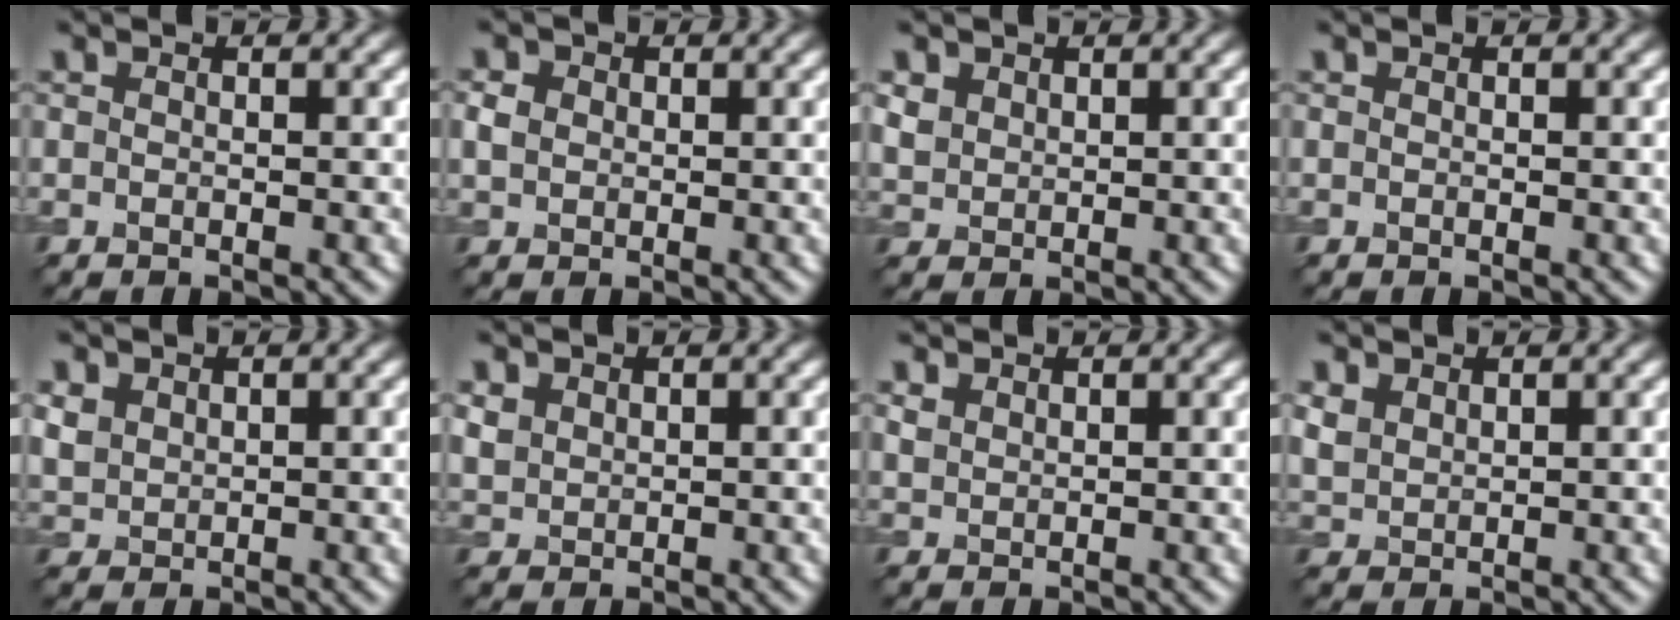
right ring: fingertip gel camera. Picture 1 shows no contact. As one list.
[{"total": 1.7, "force": [0.3, 1.5, 0.8], "torque": [-0.016, 0.001, 0.003]}, {"total": 2.0, "force": [1.0, 1.6, 0.6], "torque": [-0.017, -0.006, 0.022]}, {"total": 0.0}, {"total": 1.9, "force": [1.0, 1.5, 0.7], "torque": [-0.018, -0.001, 0.023]}, {"total": 1.6, "force": [0.9, 1.3, 0.5], "torque": [-0.012, -0.001, 0.021]}, {"total": 1.5, "force": [1.3, 0.8, 0.3], "torque": [-0.010, 0.004, 0.030]}, {"total": 2.1, "force": [1.3, 1.4, 0.7], "torque": [-0.023, 0.002, 0.030]}]